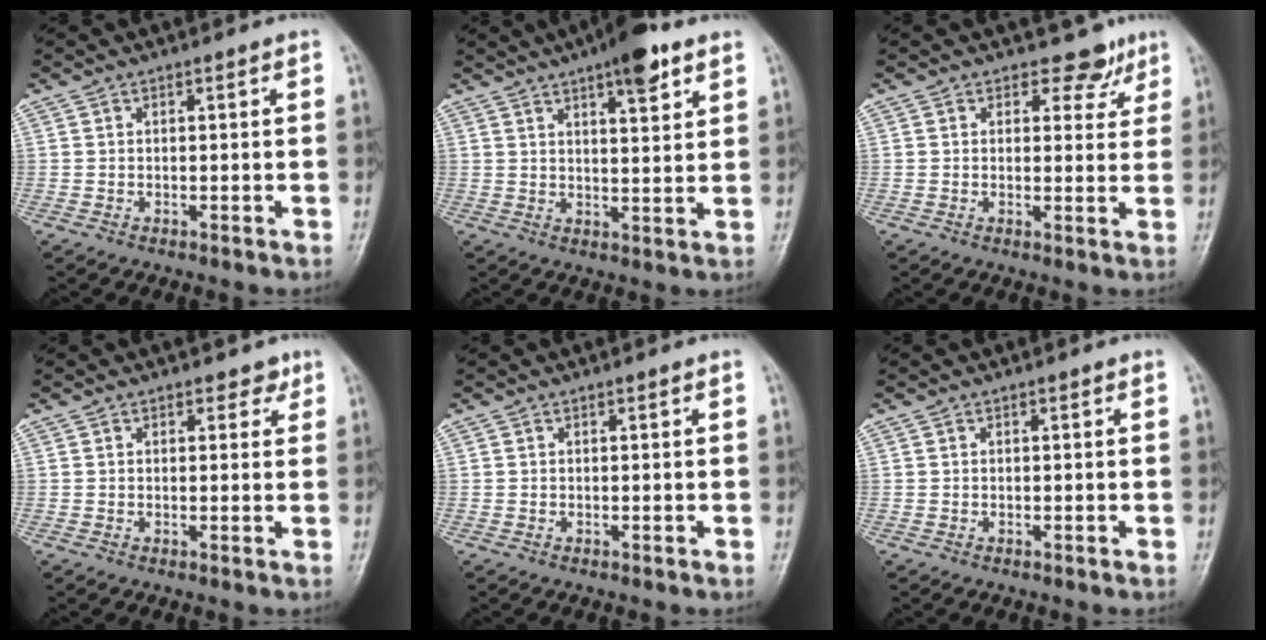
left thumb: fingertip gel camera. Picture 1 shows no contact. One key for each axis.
{"total": 9.2, "fx": 5.5, "fy": 2.8, "fz": 6.9, "tx": -0.083, "ty": -0.022, "tz": 0.076}
{"total": 4.5, "fx": 3.3, "fy": 2.9, "fz": 0.9, "tx": 0.018, "ty": -0.022, "tz": 0.036}
{"total": 2.1, "fx": 1.4, "fy": 1.4, "fz": 0.8, "tx": 0.010, "ty": -0.004, "tz": 0.012}
{"total": 0.0}
{"total": 0.0}